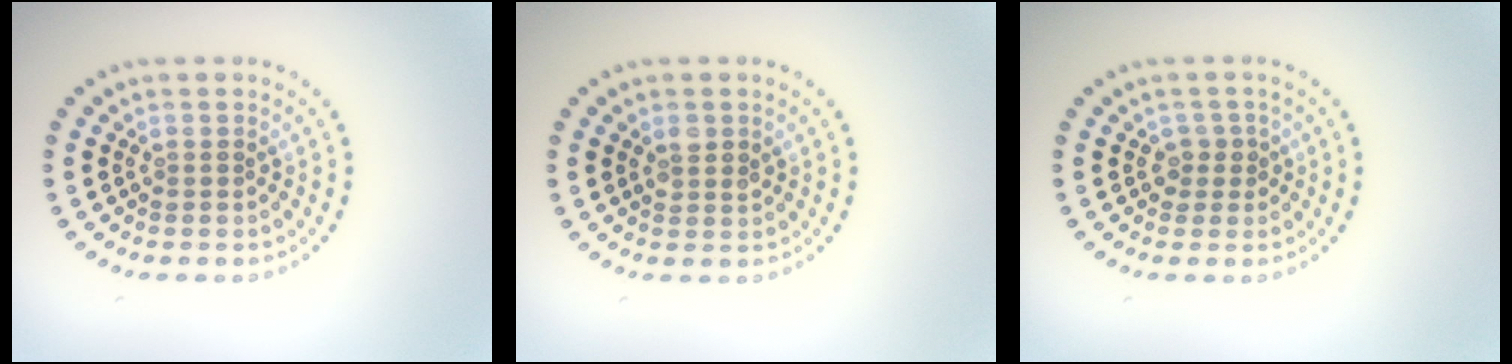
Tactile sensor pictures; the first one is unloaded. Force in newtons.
{"total": 1.3, "press": 1.2, "slide": 0.4}
{"total": 1.5, "press": 1.1, "slide": 1.0}